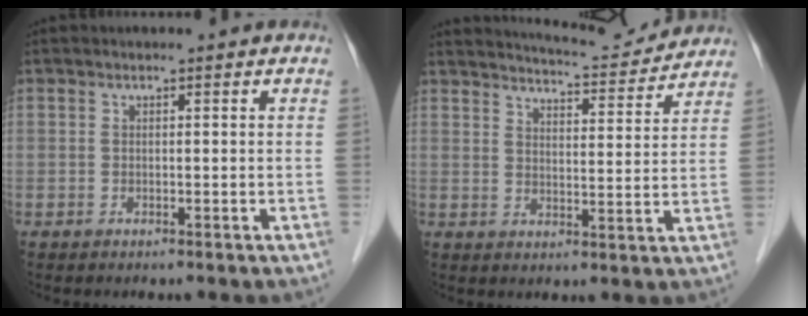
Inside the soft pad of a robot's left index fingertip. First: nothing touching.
{"total": 10.6, "force": [10.4, 0.8, 1.8], "torque": [-0.032, 0.003, 0.139]}